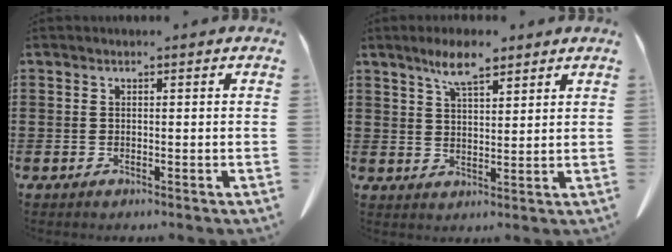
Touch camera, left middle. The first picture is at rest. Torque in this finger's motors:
{"motor_torque": [0.31, -0.26, 0.32, 0.05]}